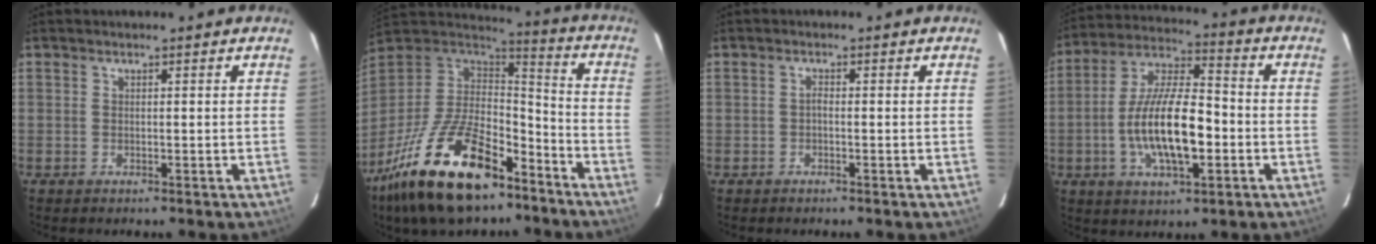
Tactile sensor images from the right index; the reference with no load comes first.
{"total": 26.8, "force": [-16.8, 11.9, 17.2], "torque": [-0.344, -0.018, -0.276]}
{"total": 0.7, "force": [-0.4, 0.3, 0.6], "torque": [-0.011, 0.006, -0.008]}
{"total": 16.0, "force": [-3.6, 5.7, 14.5], "torque": [-0.282, 0.002, -0.066]}